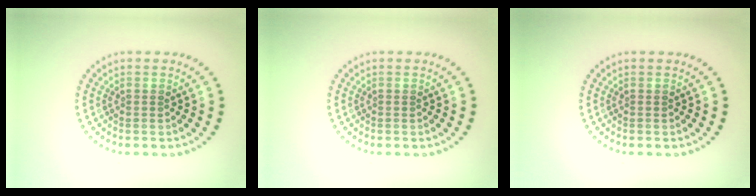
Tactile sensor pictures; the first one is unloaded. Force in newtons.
{"total": 0.0}
{"total": 0.0}